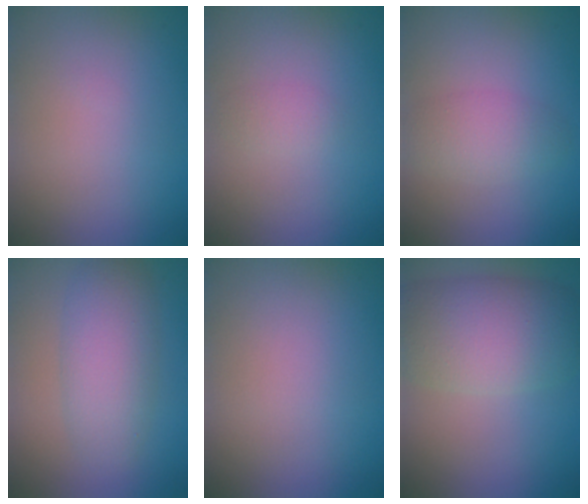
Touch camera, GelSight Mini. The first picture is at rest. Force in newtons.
{"total": 1.1, "press": 1.1, "slide": 0.0}
{"total": 2.8, "press": 2.8, "slide": 0.1}
{"total": 4.8, "press": 4.8, "slide": 0.2}
{"total": 0.0}
{"total": 7.2, "press": 7.2, "slide": 0.6}